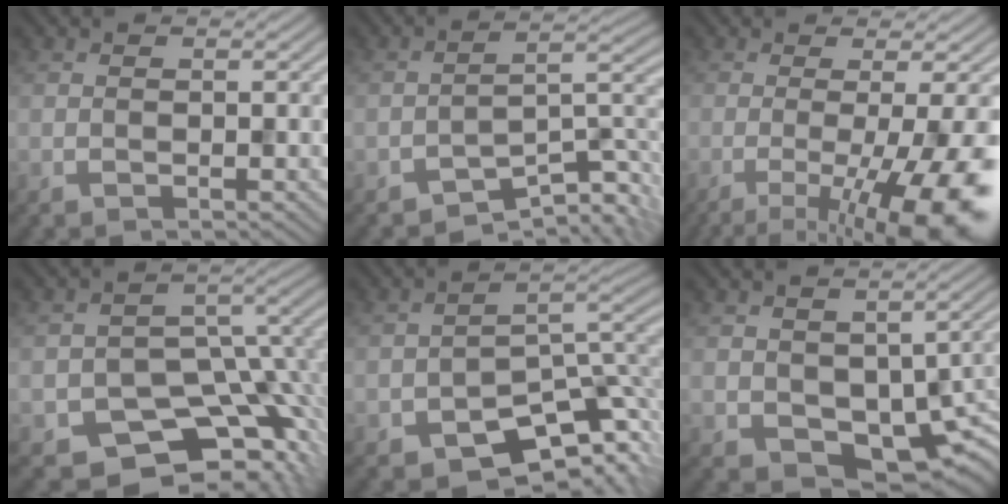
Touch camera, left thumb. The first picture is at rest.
{"total": 6.1, "force": [-5.2, 1.5, 2.9], "torque": [-0.032, 0.000, -0.081]}
{"total": 10.7, "force": [-3.9, 2.6, 9.6], "torque": [-0.128, -0.011, -0.043]}
{"total": 11.5, "force": [-6.9, 7.3, 5.7], "torque": [-0.070, -0.024, -0.089]}
{"total": 8.3, "force": [-6.6, 3.7, 3.5], "torque": [-0.036, -0.025, -0.104]}
{"total": 7.0, "force": [-1.5, 4.9, 4.7], "torque": [-0.073, -0.031, -0.005]}